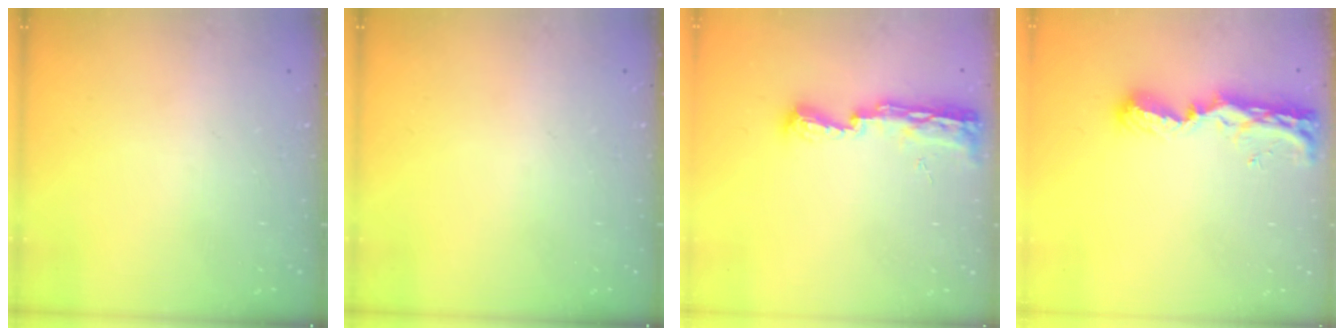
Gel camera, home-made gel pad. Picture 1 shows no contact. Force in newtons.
{"total": 0.0}
{"total": 9.3, "press": 9.3, "slide": 0.5}
{"total": 9.4, "press": 9.3, "slide": 1.2}